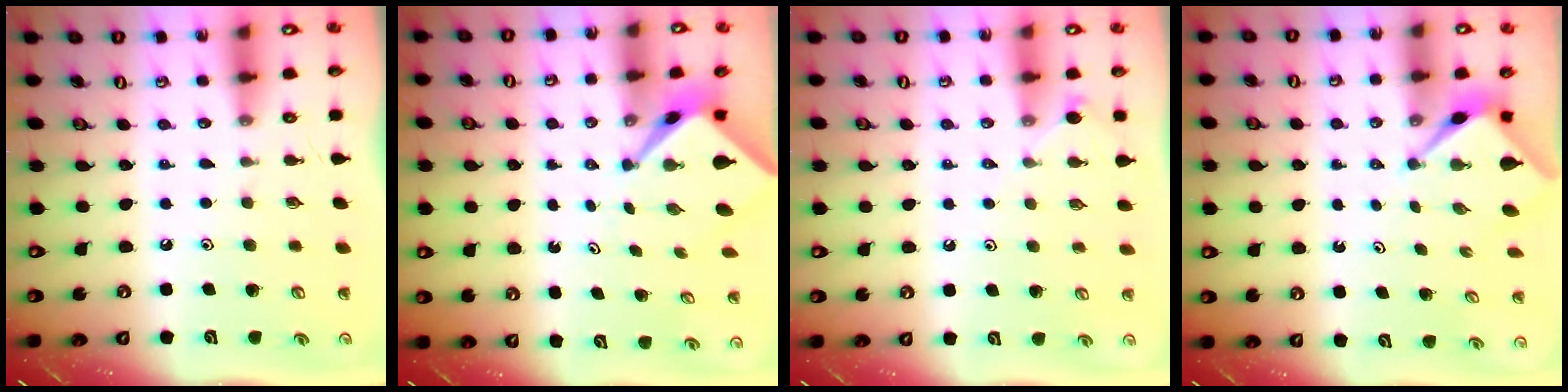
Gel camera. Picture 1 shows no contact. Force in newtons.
{"total": 2.6, "press": 2.6, "slide": 0.2}
{"total": 3.8, "press": 3.7, "slide": 0.7}
{"total": 2.8, "press": 2.8, "slide": 0.1}